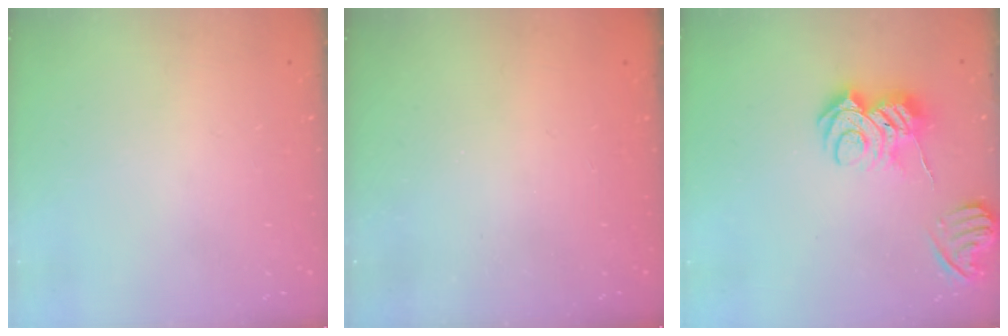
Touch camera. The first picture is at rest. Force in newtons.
{"total": 2.3, "press": 2.2, "slide": 0.8}
{"total": 11.1, "press": 11.0, "slide": 1.2}